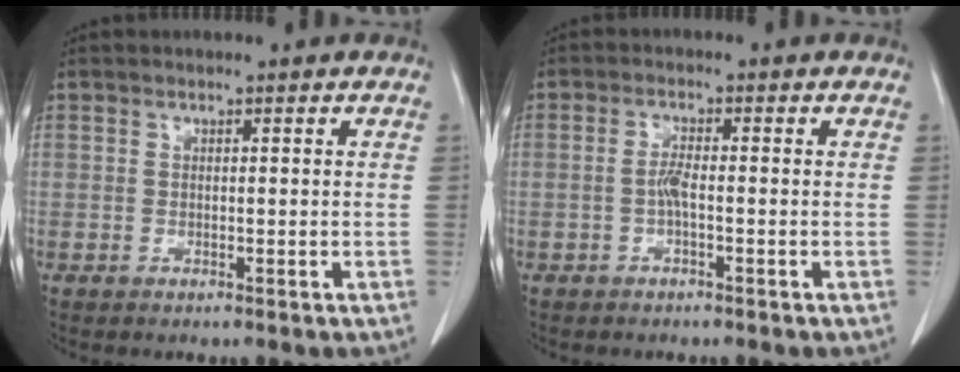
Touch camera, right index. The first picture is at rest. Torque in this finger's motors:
{"motor_torque": [0.52, -0.28, 0.30, 0.07]}